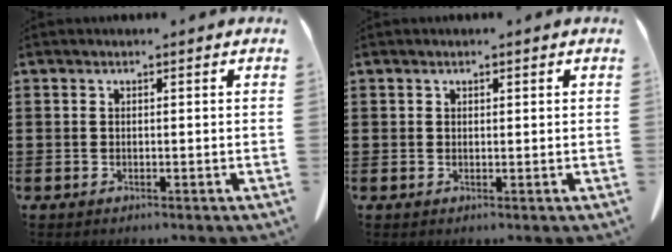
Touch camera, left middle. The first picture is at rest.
{"total": 0.5, "force": [0.4, 0.2, 0.2], "torque": [-0.007, -0.001, 0.009]}